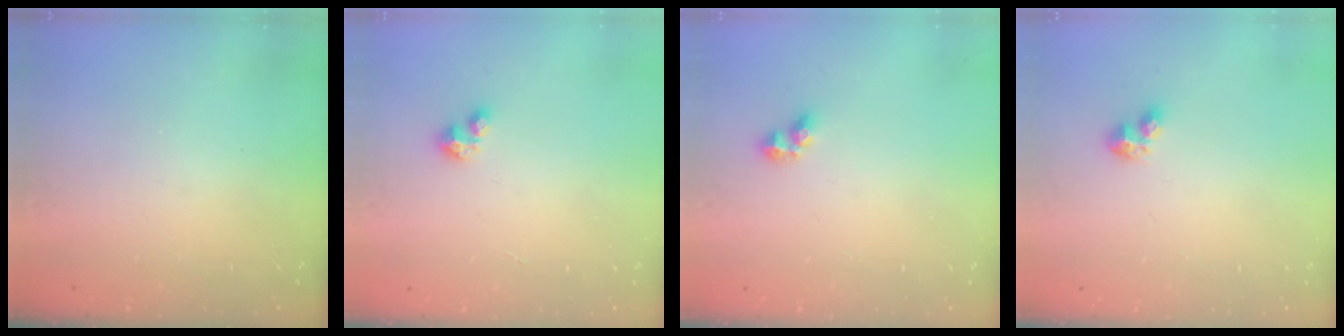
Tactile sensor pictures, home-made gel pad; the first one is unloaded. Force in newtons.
{"total": 3.3, "press": 3.3, "slide": 0.2}
{"total": 3.3, "press": 3.3, "slide": 0.2}
{"total": 4.6, "press": 4.6, "slide": 0.6}